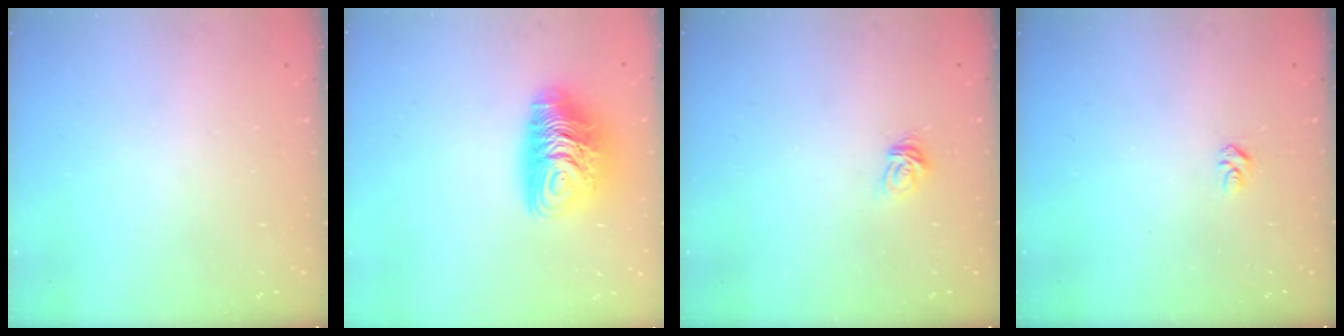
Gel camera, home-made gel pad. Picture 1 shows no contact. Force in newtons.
{"total": 11.8, "press": 11.7, "slide": 1.1}
{"total": 5.0, "press": 5.0, "slide": 0.4}
{"total": 2.8, "press": 2.8, "slide": 0.4}